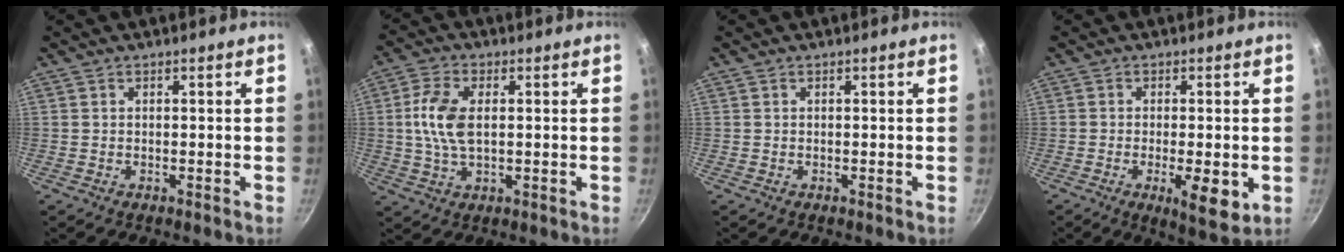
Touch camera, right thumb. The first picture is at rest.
{"total": 8.4, "force": [0.7, 4.7, 7.0], "torque": [-0.142, 0.009, 0.012]}
{"total": 0.0}
{"total": 7.6, "force": [-2.0, 2.3, 7.0], "torque": [-0.107, -0.007, -0.025]}